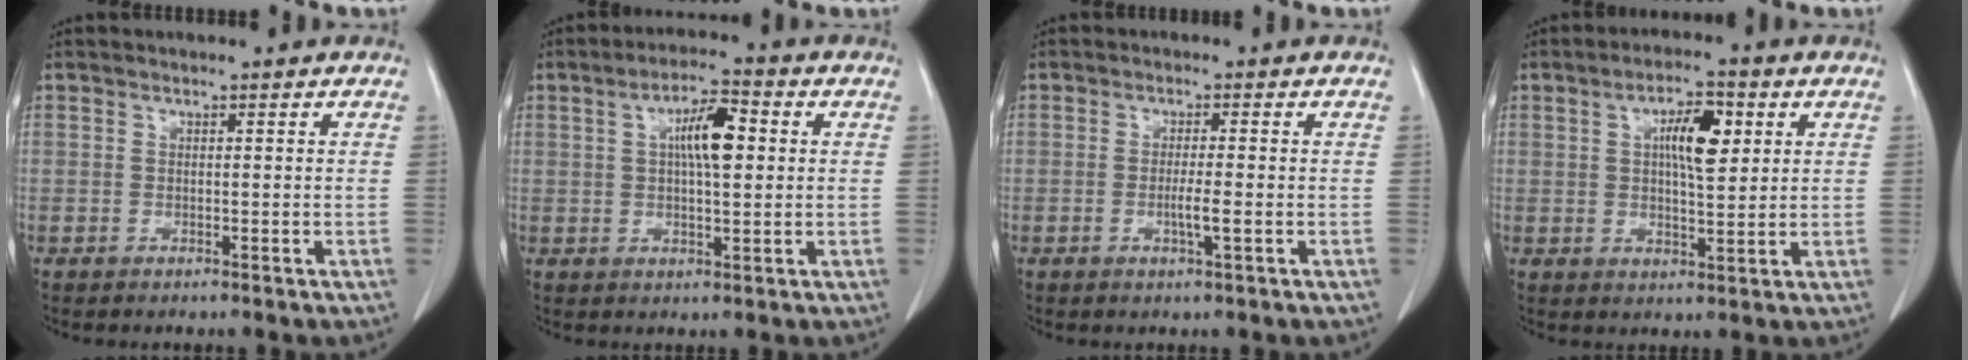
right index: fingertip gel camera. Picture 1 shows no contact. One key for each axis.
{"total": 7.0, "fx": 1.4, "fy": 1.8, "fz": 6.6, "tx": -0.116, "ty": 0.012, "tz": 0.023}
{"total": 2.8, "fx": -0.7, "fy": -0.1, "fz": 2.7, "tx": -0.051, "ty": -0.005, "tz": -0.012}
{"total": 7.0, "fx": 2.1, "fy": 2.2, "fz": 6.3, "tx": -0.106, "ty": 0.008, "tz": 0.035}